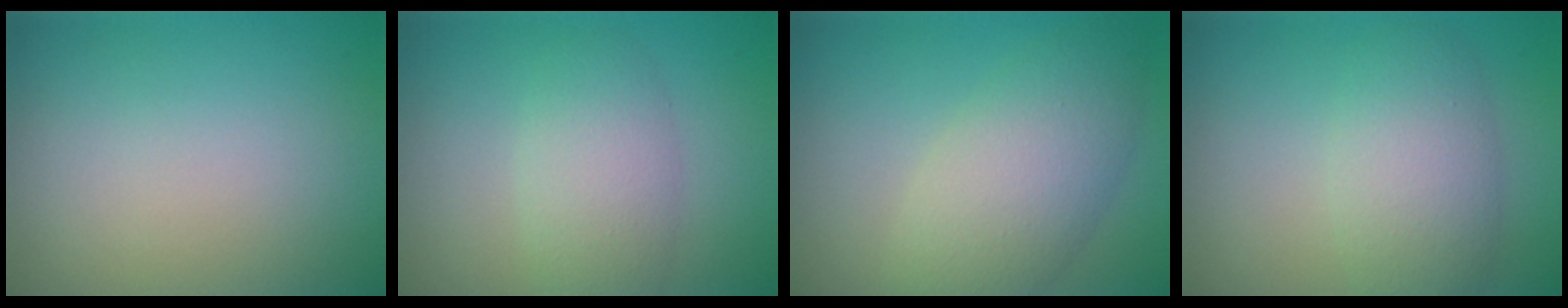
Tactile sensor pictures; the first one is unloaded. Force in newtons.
{"total": 3.7, "press": 3.7, "slide": 0.1}
{"total": 6.1, "press": 6.1, "slide": 0.1}
{"total": 4.5, "press": 4.5, "slide": 0.2}